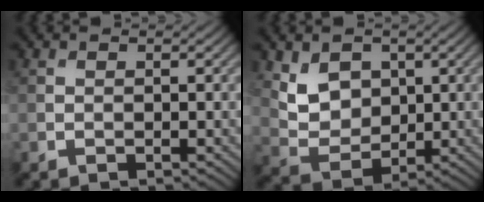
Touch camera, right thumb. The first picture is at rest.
{"total": 5.9, "force": [2.3, 4.4, 3.1], "torque": [-0.077, -0.014, 0.040]}